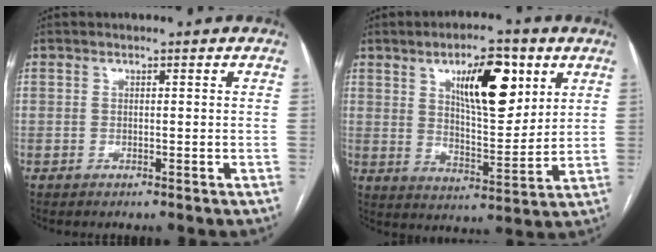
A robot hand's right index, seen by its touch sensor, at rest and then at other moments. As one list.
[{"total": 12.8, "force": [5.7, 4.1, 10.6], "torque": [-0.170, 0.005, 0.097]}]